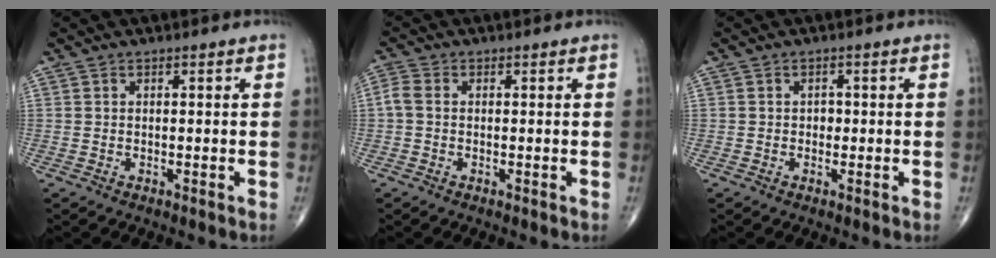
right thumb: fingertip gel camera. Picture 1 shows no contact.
{"total": 2.5, "force": [-0.2, 1.8, 1.8], "torque": [-0.045, 0.004, -0.012]}
{"total": 1.2, "force": [-0.1, 1.0, 0.7], "torque": [-0.004, 0.003, -0.005]}